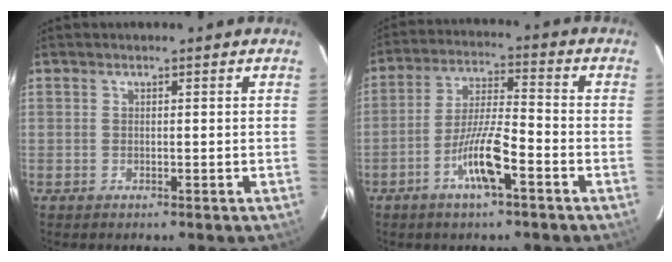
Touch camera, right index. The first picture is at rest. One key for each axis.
{"total": 9.3, "fx": -4.3, "fy": 1.2, "fz": 8.1, "tx": -0.158, "ty": 0.001, "tz": -0.081}